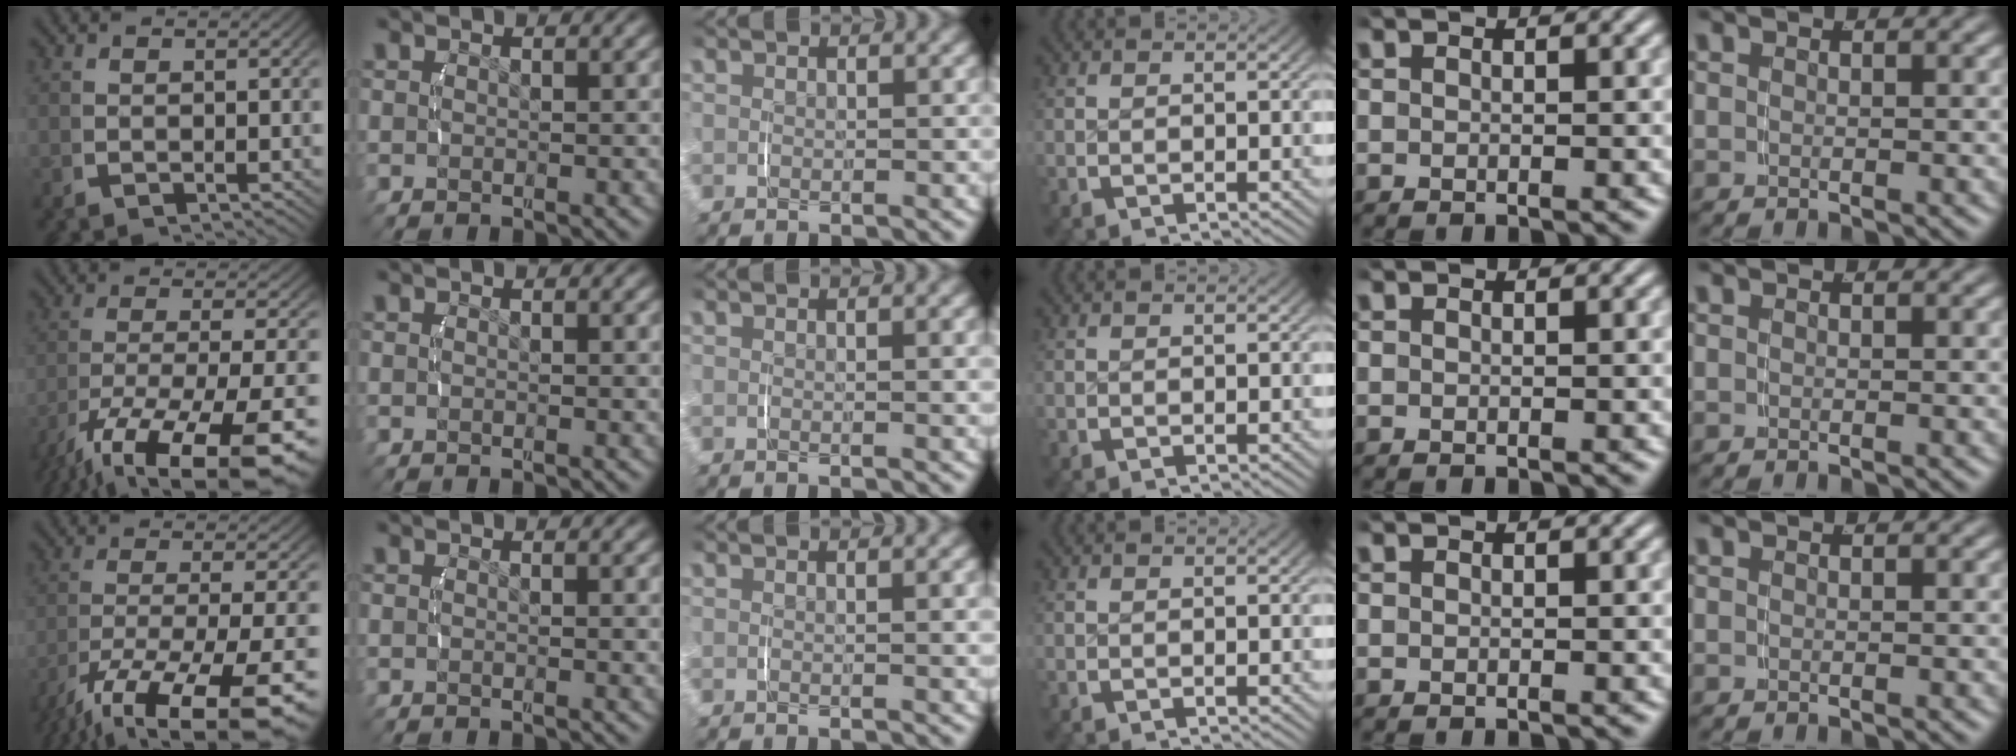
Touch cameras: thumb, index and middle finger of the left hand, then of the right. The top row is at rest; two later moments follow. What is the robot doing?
{"motion": "lift_and_place", "object": "glasses case"}